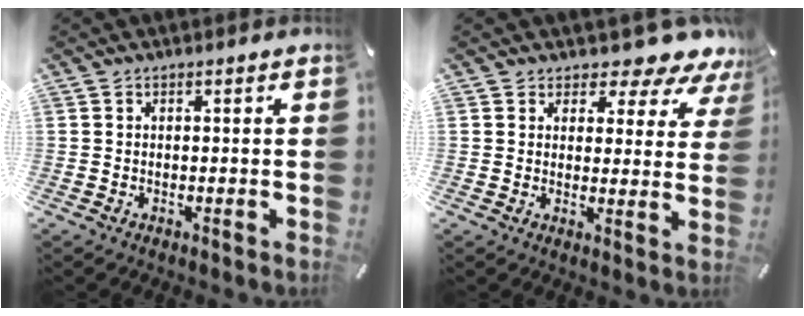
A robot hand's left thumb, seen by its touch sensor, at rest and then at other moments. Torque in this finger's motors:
{"motor_torque": [0.18, 0.05, 0.12, -0.03, -0.01]}